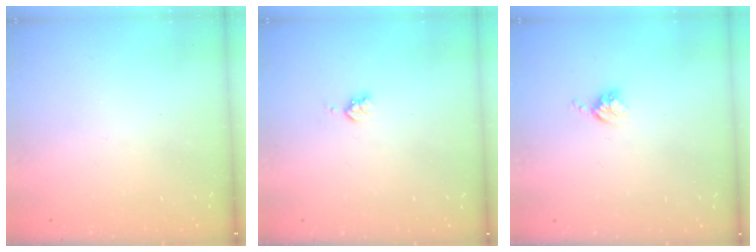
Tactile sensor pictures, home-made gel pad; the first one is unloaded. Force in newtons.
{"total": 3.2, "press": 3.2, "slide": 0.4}
{"total": 3.6, "press": 3.6, "slide": 0.6}